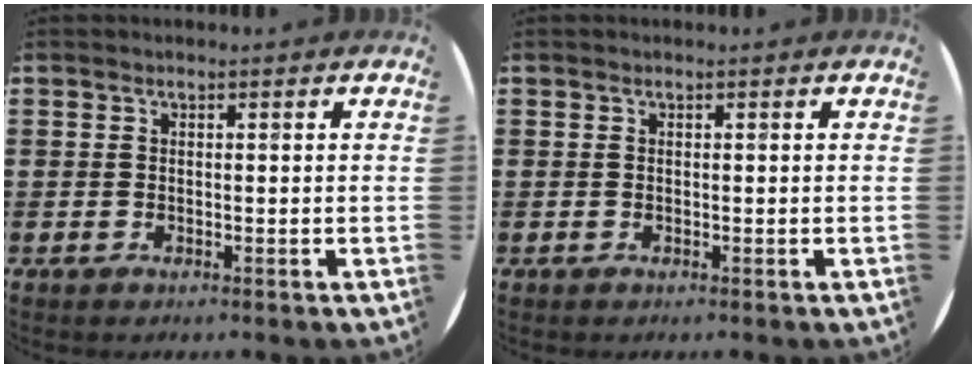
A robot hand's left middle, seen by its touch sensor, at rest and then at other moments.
{"total": 0.0}